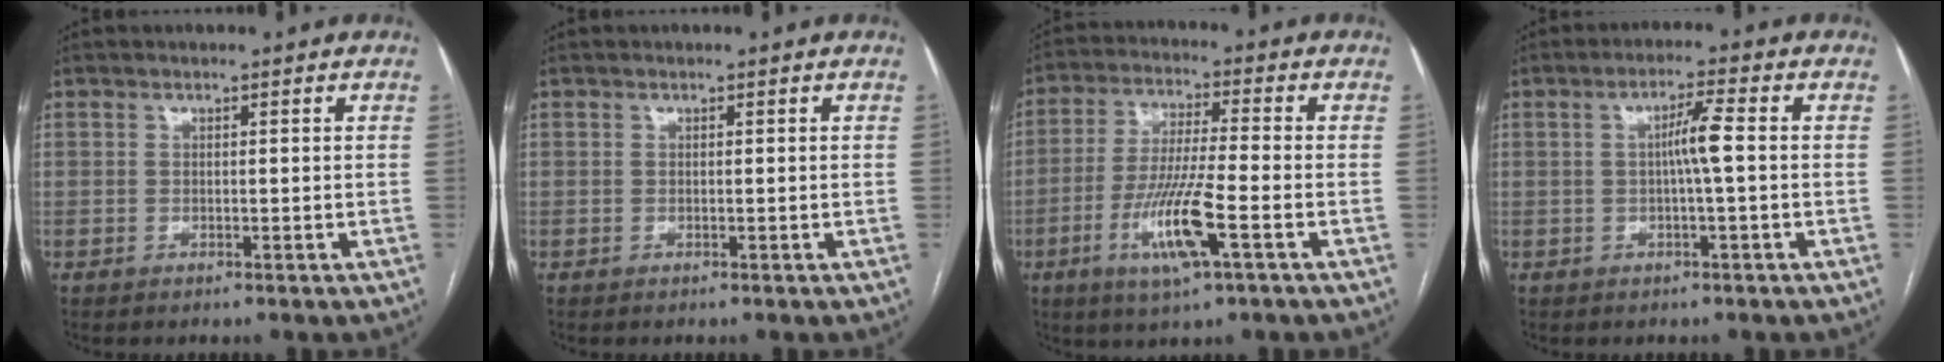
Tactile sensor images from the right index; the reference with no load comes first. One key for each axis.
{"total": 0.0}
{"total": 11.0, "fx": -4.1, "fy": 0.6, "fz": 10.2, "tx": -0.202, "ty": -0.014, "tz": -0.076}
{"total": 4.1, "fx": -0.1, "fy": -0.3, "fz": 4.1, "tx": -0.073, "ty": 0.007, "tz": -0.001}